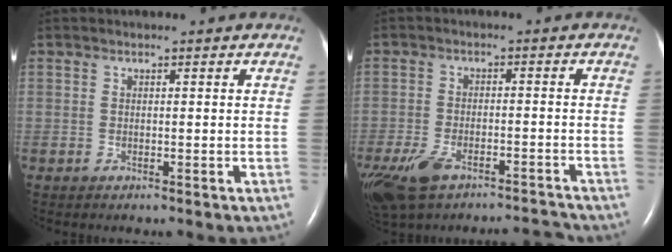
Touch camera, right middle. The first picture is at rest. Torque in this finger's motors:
{"motor_torque": [0.07, -0.35, 0.15, 0.06]}